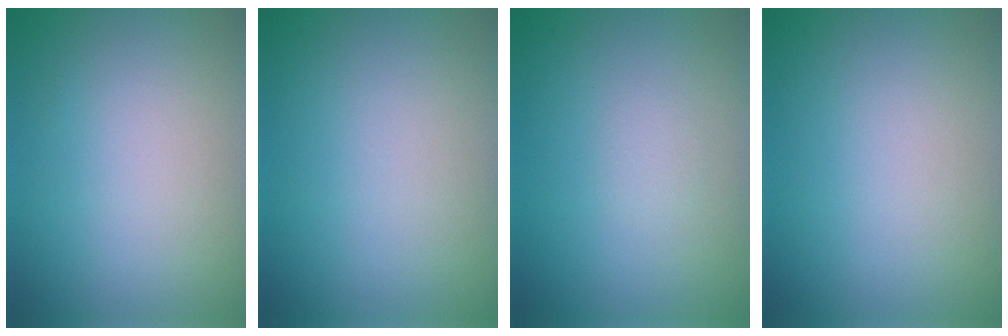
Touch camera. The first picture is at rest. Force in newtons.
{"total": 0.0}
{"total": 0.6, "press": 0.6, "slide": 0.0}
{"total": 0.0}